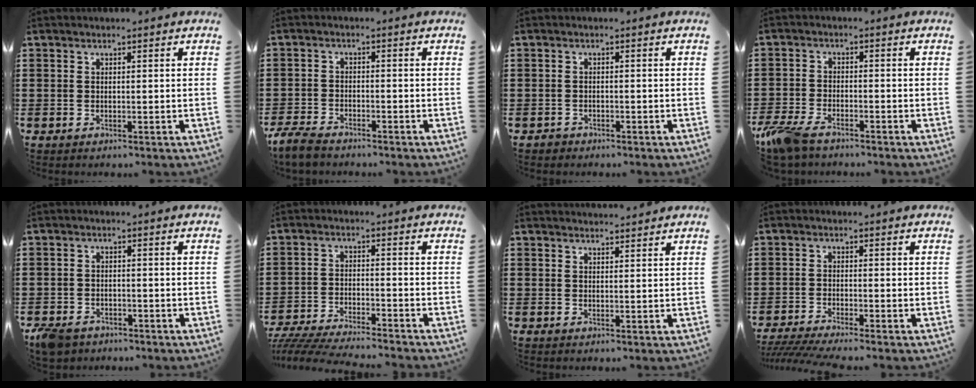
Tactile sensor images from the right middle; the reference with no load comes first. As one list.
[{"total": 3.9, "force": [-3.5, 0.9, 1.5], "torque": [-0.052, -0.005, -0.078]}, {"total": 0.9, "force": [-0.8, 0.4, 0.0], "torque": [-0.003, 0.002, -0.018]}, {"total": 5.2, "force": [-4.0, 1.8, 2.9], "torque": [-0.087, -0.010, -0.085]}, {"total": 2.6, "force": [-2.2, 1.1, 0.7], "torque": [-0.030, -0.002, -0.050]}, {"total": 4.9, "force": [-4.8, 0.0, 1.1], "torque": [-0.031, -0.009, -0.100]}, {"total": 1.6, "force": [1.6, -0.2, -0.1], "torque": [-0.002, -0.001, 0.032]}, {"total": 2.7, "force": [-2.4, -0.1, 1.3], "torque": [-0.037, -0.008, -0.053]}]